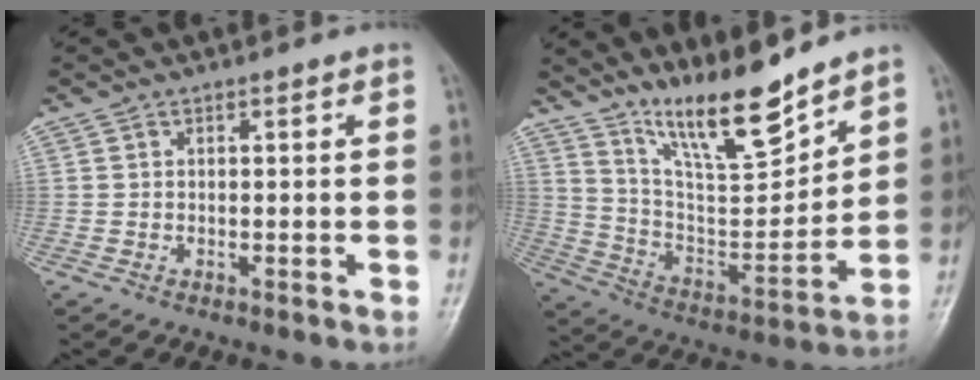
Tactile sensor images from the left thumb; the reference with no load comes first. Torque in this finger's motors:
{"motor_torque": [1.42, 0.62, 1.43, -1.34, 0.10]}